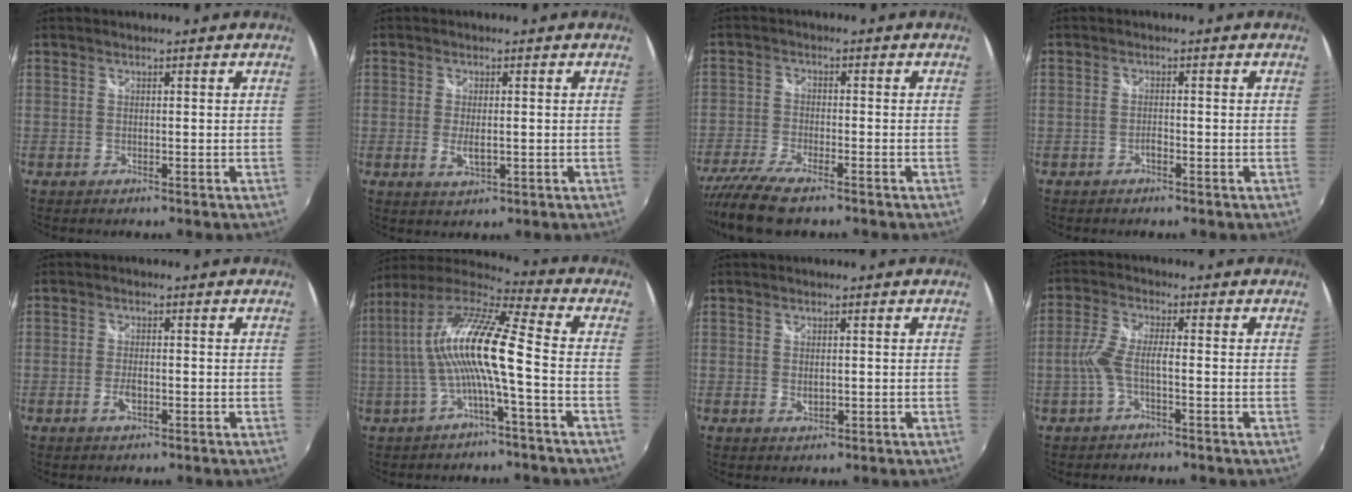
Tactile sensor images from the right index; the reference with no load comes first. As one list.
[{"total": 3.6, "force": [-0.7, 1.4, 3.2], "torque": [-0.061, -0.008, -0.009]}, {"total": 9.4, "force": [-7.5, 2.3, 5.2], "torque": [-0.132, -0.035, -0.146]}, {"total": 1.1, "force": [-0.8, 0.3, 0.7], "torque": [-0.017, 0.001, -0.016]}, {"total": 2.8, "force": [-1.1, 1.1, 2.3], "torque": [-0.048, -0.003, -0.019]}, {"total": 13.8, "force": [-1.4, 0.9, 13.7], "torque": [-0.251, 0.011, -0.028]}, {"total": 2.0, "force": [-0.1, 1.3, 1.5], "torque": [-0.026, -0.002, 0.000]}, {"total": 5.2, "force": [-1.7, 0.8, 4.8], "torque": [-0.111, 0.004, -0.032]}]